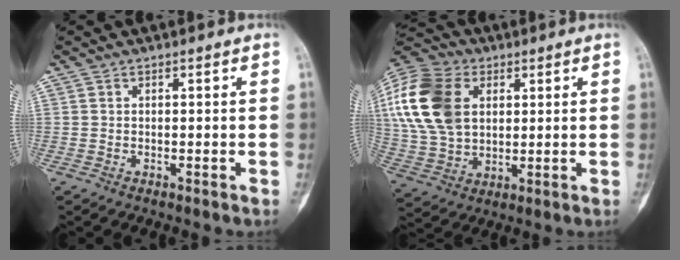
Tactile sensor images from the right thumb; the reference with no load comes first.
{"total": 20.8, "force": [5.5, 14.5, 14.0], "torque": [-0.295, 0.006, 0.102]}